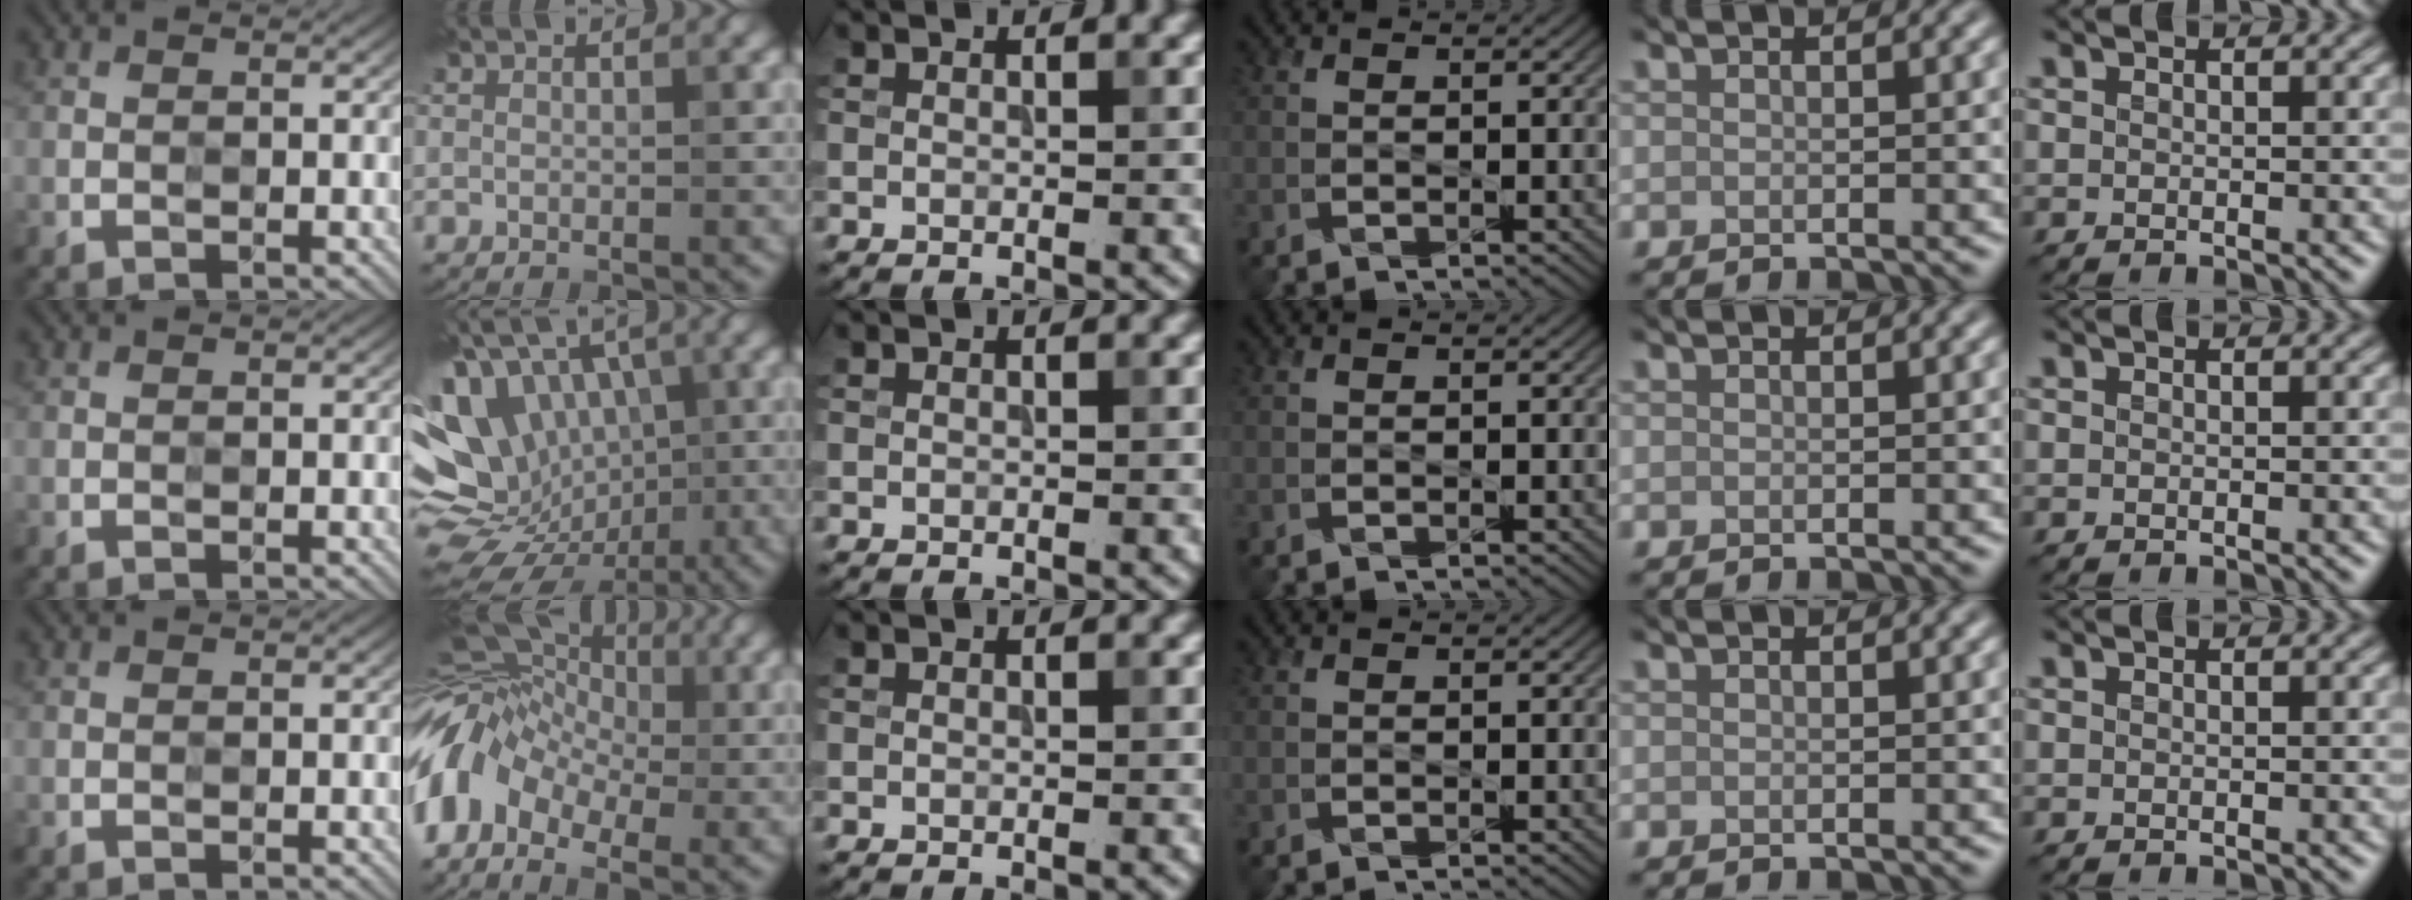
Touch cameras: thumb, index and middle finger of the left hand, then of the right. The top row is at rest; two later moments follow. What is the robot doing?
{"motion": "press", "object": "sticky note"}